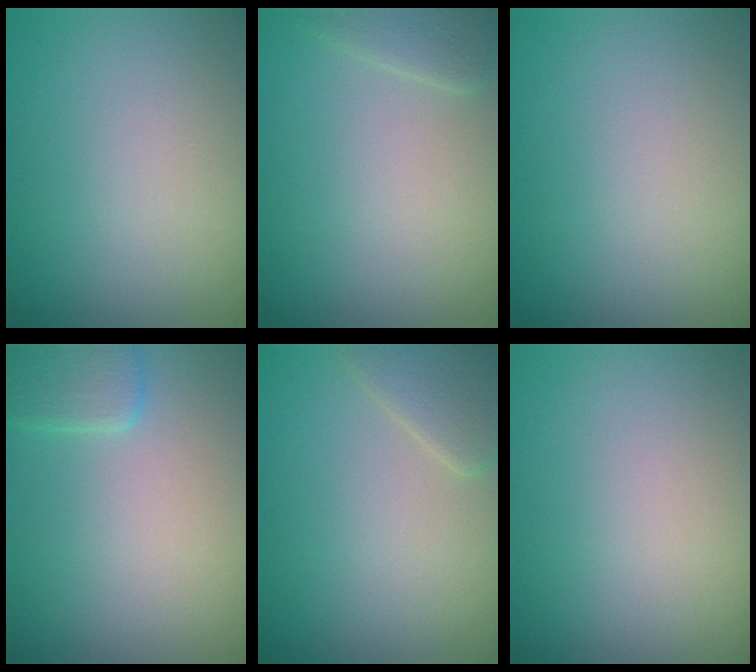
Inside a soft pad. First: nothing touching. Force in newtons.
{"total": 1.6, "press": 1.6, "slide": 0.1}
{"total": 0.0}
{"total": 2.0, "press": 2.0, "slide": 0.1}
{"total": 2.4, "press": 2.4, "slide": 0.1}
{"total": 0.0}